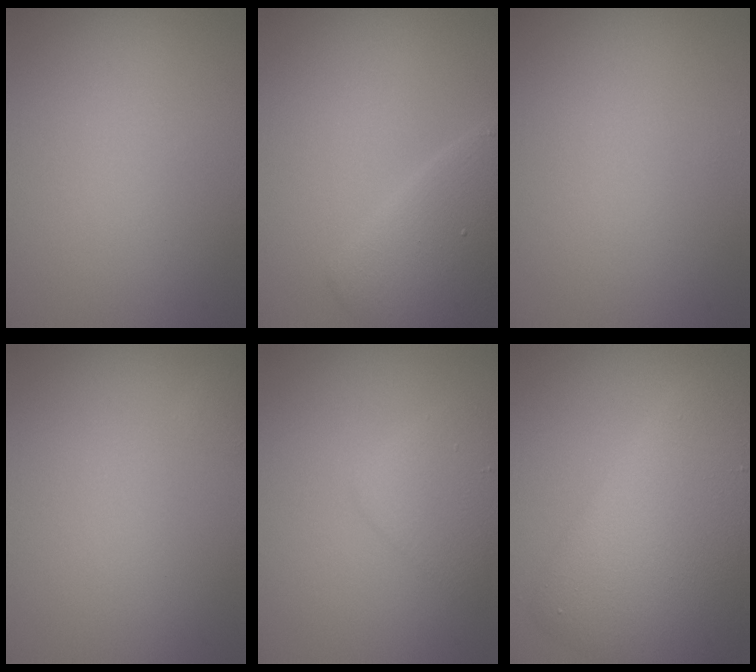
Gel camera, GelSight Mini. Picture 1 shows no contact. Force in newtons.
{"total": 5.4, "press": 5.4, "slide": 0.2}
{"total": 0.0}
{"total": 0.5, "press": 0.5, "slide": 0.0}
{"total": 2.6, "press": 2.6, "slide": 0.1}
{"total": 9.3, "press": 9.3, "slide": 0.1}